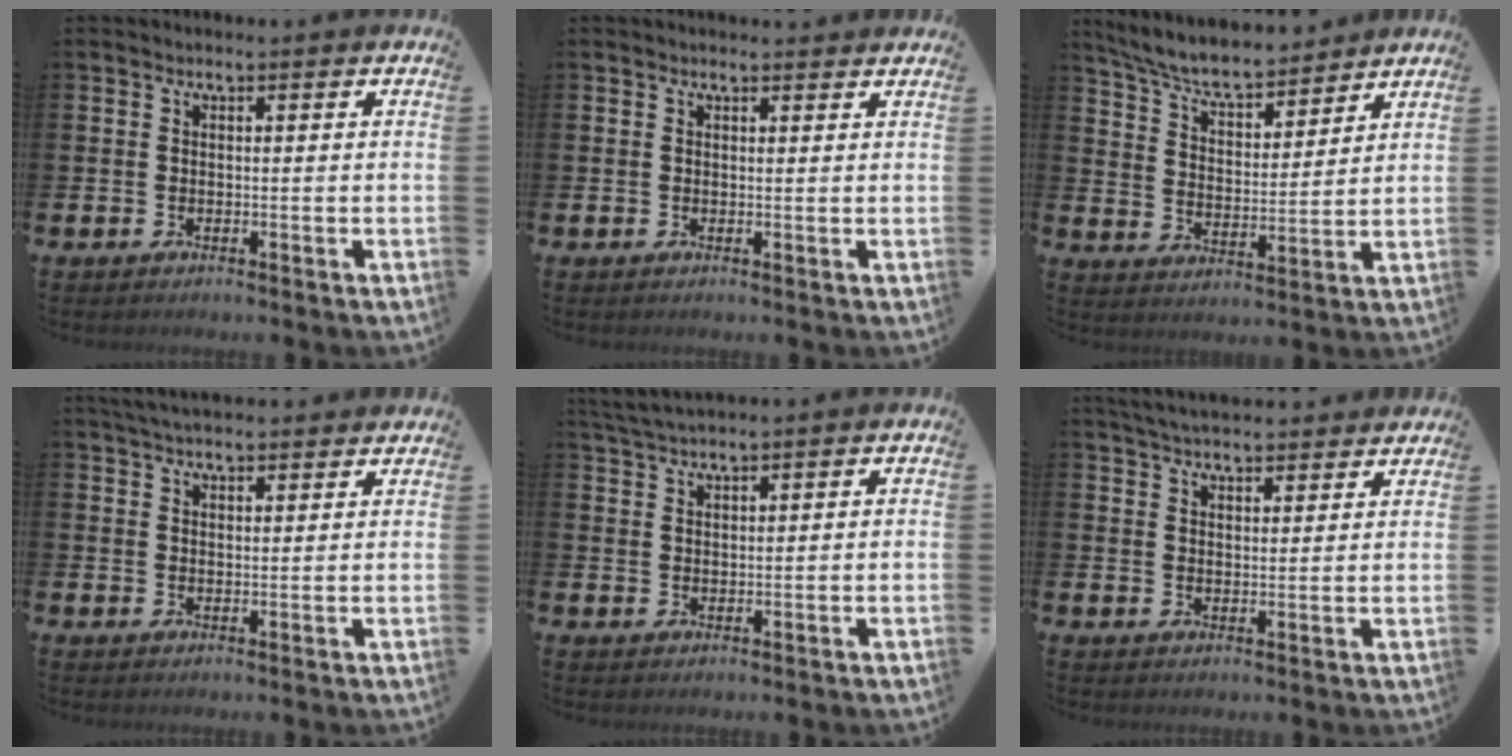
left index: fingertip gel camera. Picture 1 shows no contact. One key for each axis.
{"total": 0.8, "fx": 0.8, "fy": 0.1, "fz": 0.1, "tx": 0.011, "ty": -0.004, "tz": 0.012}
{"total": 7.1, "fx": 6.6, "fy": 1.2, "fz": 2.3, "tx": -0.071, "ty": -0.043, "tz": 0.115}
{"total": 4.0, "fx": 3.8, "fy": 0.7, "fz": 1.0, "tx": -0.024, "ty": -0.010, "tz": 0.072}
{"total": 2.8, "fx": 2.7, "fy": 0.0, "fz": 0.6, "tx": -0.021, "ty": -0.005, "tz": 0.052}
{"total": 4.6, "fx": 4.5, "fy": 0.5, "fz": 0.6, "tx": -0.020, "ty": -0.020, "tz": 0.082}